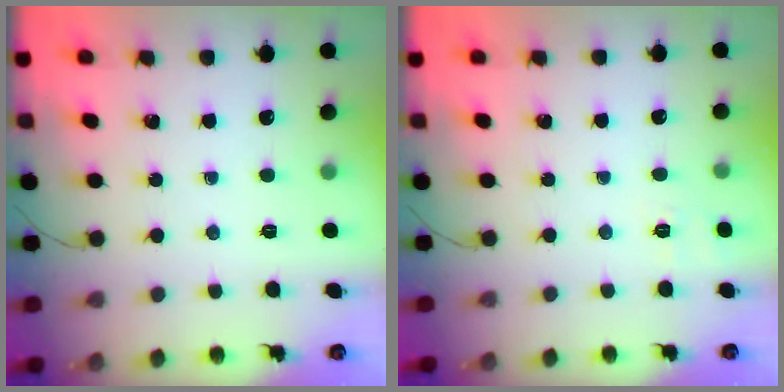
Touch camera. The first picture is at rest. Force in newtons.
{"total": 7.7, "press": 7.5, "slide": 2.0}